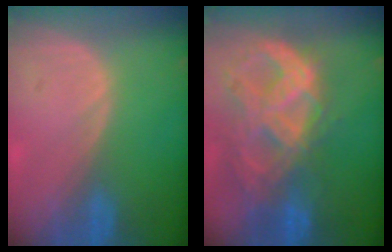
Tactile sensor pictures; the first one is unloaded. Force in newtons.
{"total": 11.3, "press": 9.6, "slide": 6.0}